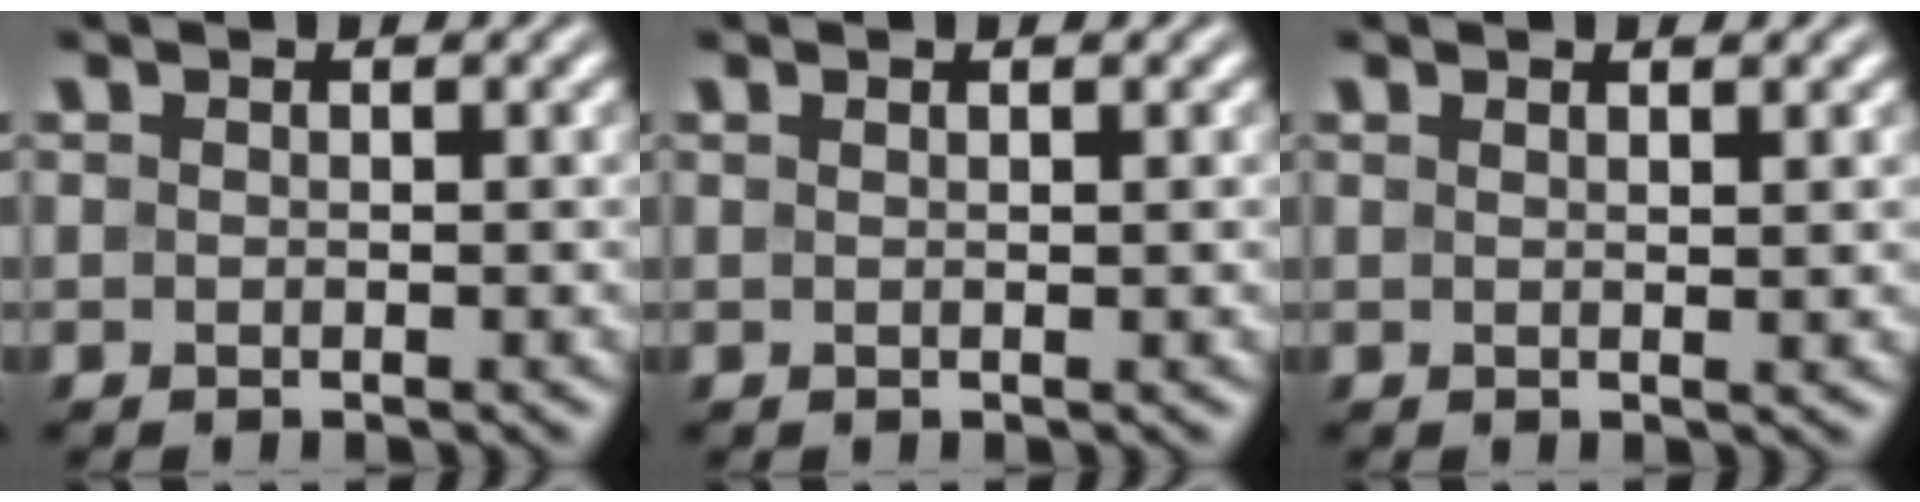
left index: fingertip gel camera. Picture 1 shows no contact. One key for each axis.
{"total": 1.2, "fx": 0.5, "fy": 0.4, "fz": 1.0, "tx": -0.008, "ty": 0.001, "tz": 0.000}
{"total": 2.0, "fx": 1.0, "fy": 0.7, "fz": 1.6, "tx": -0.016, "ty": 0.002, "tz": 0.001}